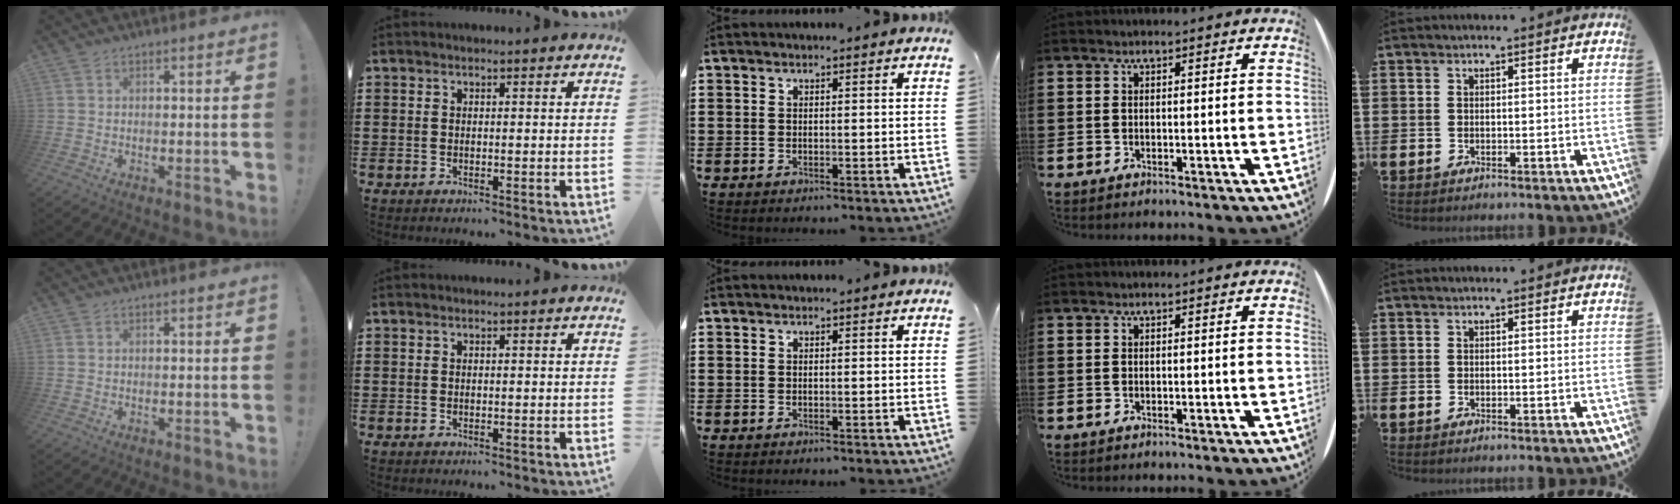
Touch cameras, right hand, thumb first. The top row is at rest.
{}